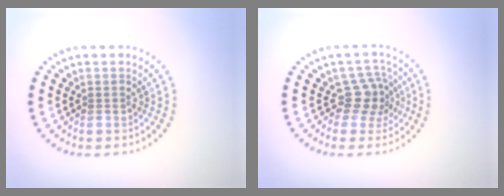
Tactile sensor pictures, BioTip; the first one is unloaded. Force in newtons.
{"total": 2.9, "press": 2.3, "slide": 1.8}